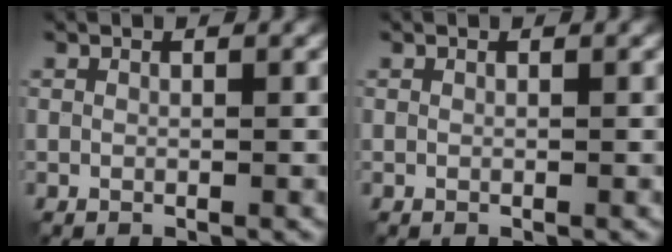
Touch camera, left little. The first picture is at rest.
{"total": 0.0}